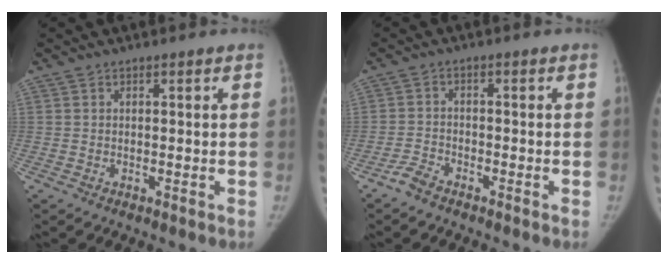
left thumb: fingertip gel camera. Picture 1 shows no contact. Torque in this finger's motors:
{"motor_torque": [0.17, 0.18, 0.09, -0.23, 0.07]}